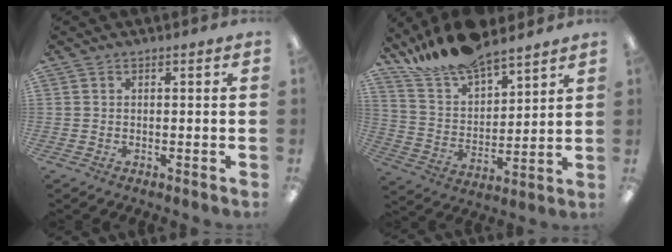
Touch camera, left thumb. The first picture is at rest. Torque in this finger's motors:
{"motor_torque": [0.30, -0.13, 1.43, -1.34, 0.06]}